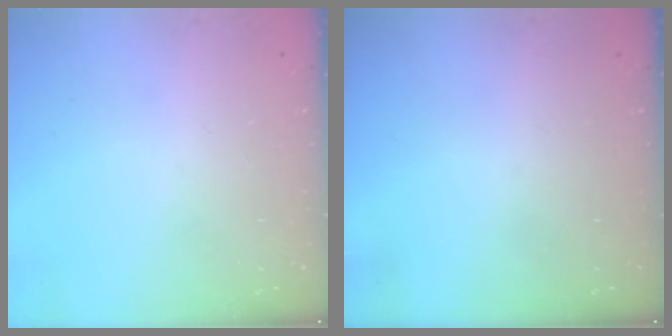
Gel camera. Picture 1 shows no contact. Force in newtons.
{"total": 0.0}